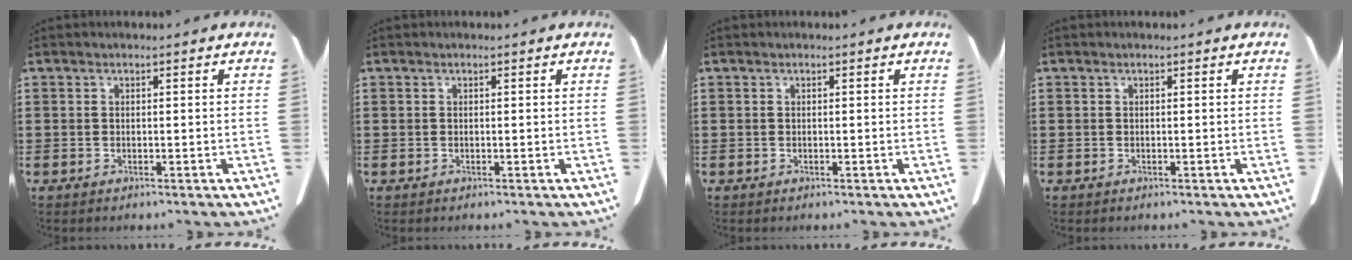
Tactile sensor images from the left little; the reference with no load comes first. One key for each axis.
{"total": 0.0}
{"total": 0.0}
{"total": 0.0}